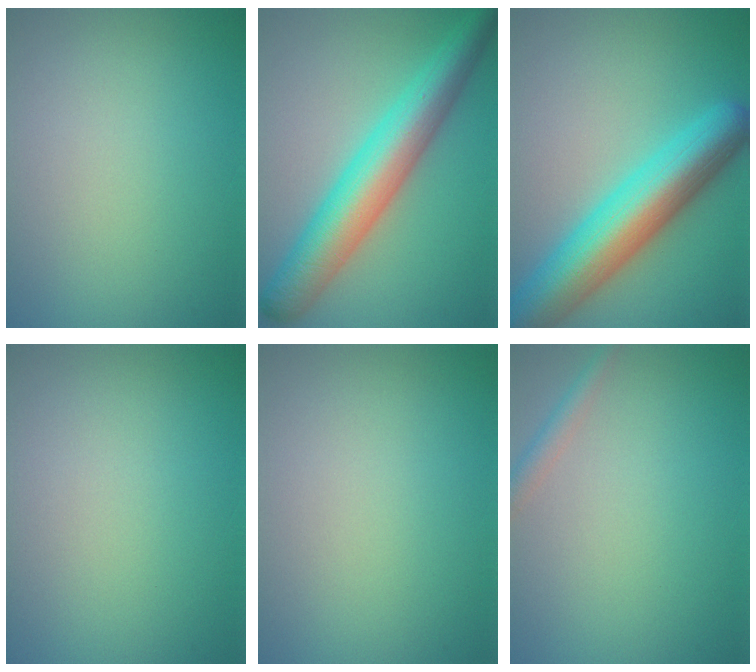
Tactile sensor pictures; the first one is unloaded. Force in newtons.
{"total": 8.1, "press": 8.1, "slide": 0.1}
{"total": 9.8, "press": 9.8, "slide": 0.4}
{"total": 0.0}
{"total": 0.0}
{"total": 1.8, "press": 1.8, "slide": 0.1}